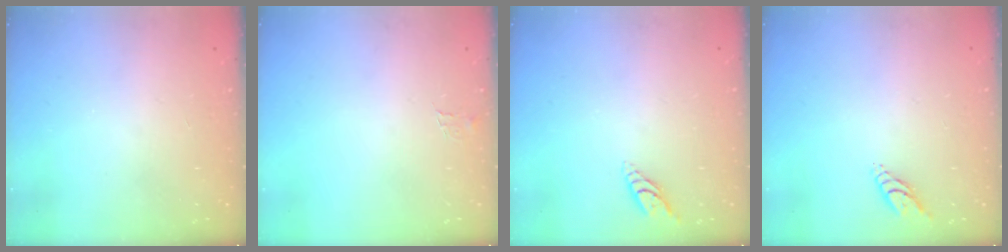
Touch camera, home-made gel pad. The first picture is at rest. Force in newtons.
{"total": 3.6, "press": 3.6, "slide": 0.3}
{"total": 6.0, "press": 6.0, "slide": 0.7}
{"total": 4.9, "press": 4.9, "slide": 0.3}